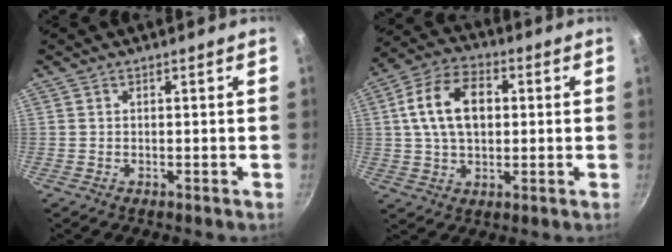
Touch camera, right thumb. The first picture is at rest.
{"total": 13.6, "force": [2.3, 8.8, 10.0], "torque": [-0.163, 0.015, 0.030]}